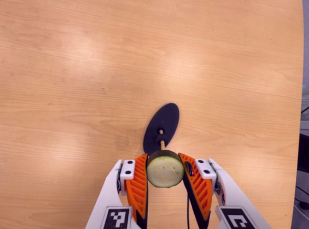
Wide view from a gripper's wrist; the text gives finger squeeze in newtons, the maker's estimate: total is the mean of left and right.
{"total": 9.8, "left": 8.7, "right": 11.0}